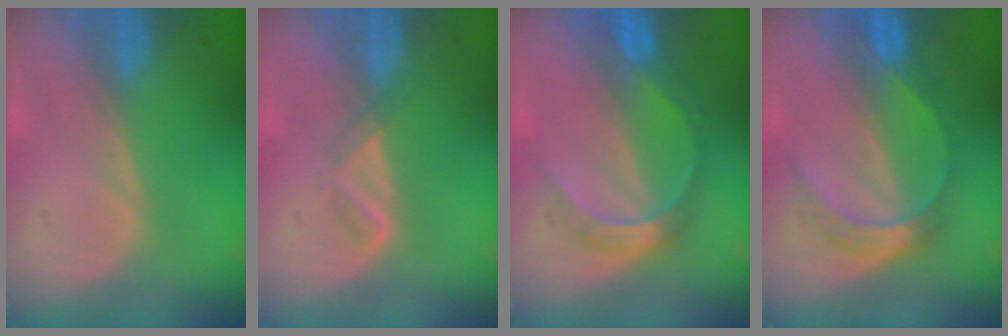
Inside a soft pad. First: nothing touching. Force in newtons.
{"total": 2.1, "press": 2.0, "slide": 0.6}
{"total": 6.7, "press": 5.8, "slide": 3.4}
{"total": 5.4, "press": 5.4, "slide": 0.3}